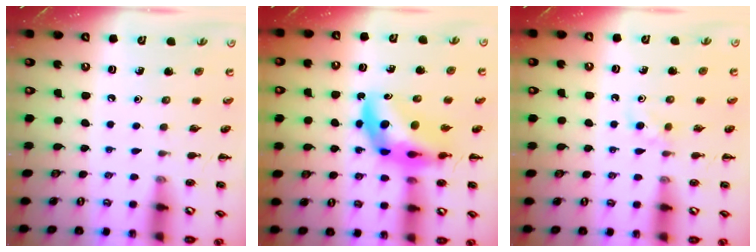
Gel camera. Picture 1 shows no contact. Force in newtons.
{"total": 9.7, "press": 9.2, "slide": 3.1}
{"total": 3.6, "press": 3.4, "slide": 1.2}